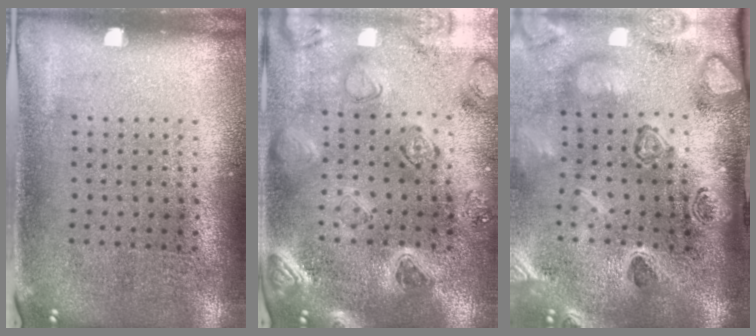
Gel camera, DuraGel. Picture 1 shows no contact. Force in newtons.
{"total": 2.2, "press": 2.2, "slide": 0.4}
{"total": 4.5, "press": 3.2, "slide": 3.1}